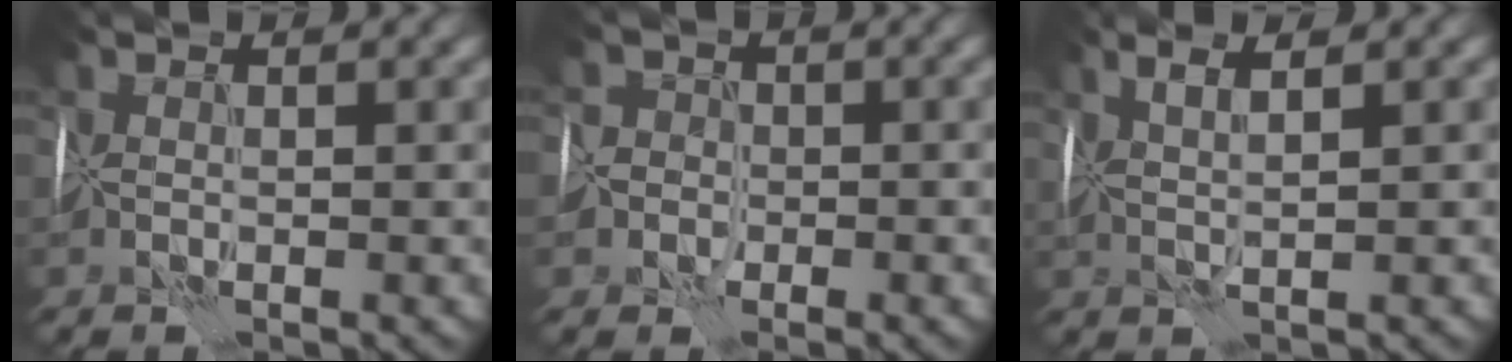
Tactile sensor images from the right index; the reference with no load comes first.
{"total": 7.4, "force": [-3.1, 6.2, 2.5], "torque": [-0.039, -0.004, -0.092]}
{"total": 2.7, "force": [1.3, 0.3, 2.3], "torque": [-0.033, 0.005, 0.012]}